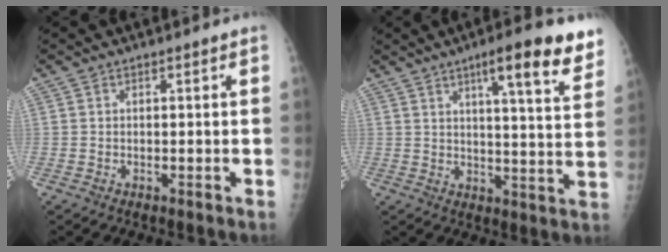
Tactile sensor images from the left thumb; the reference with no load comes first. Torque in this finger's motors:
{"motor_torque": [1.79, 1.16, 1.43, -0.75, 0.28]}